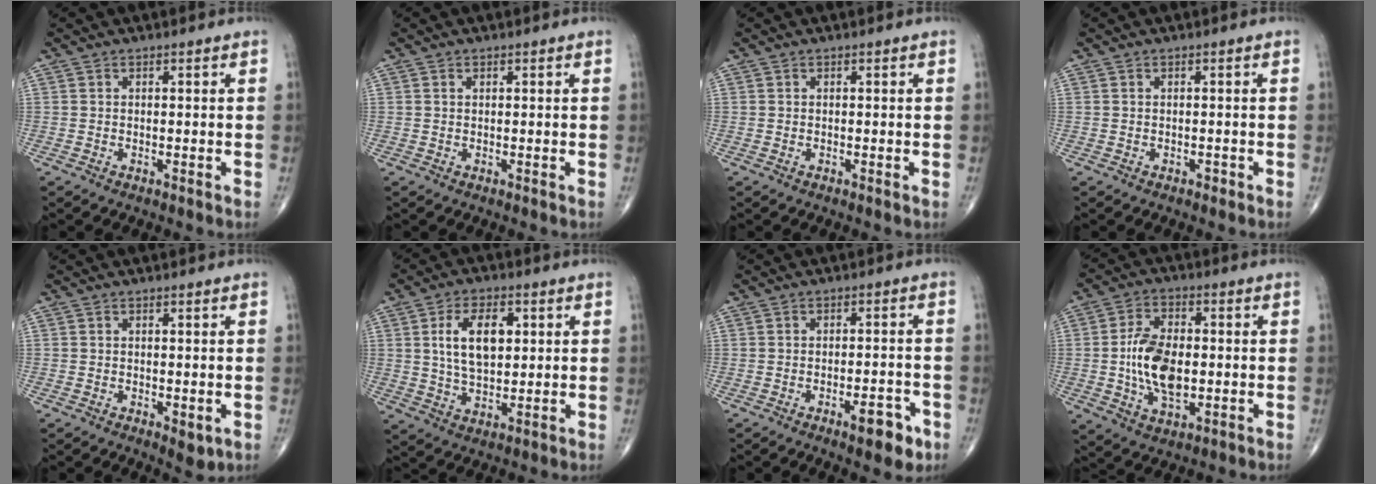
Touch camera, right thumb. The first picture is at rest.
{"total": 0.5, "force": [0.2, 0.4, 0.3], "torque": [-0.005, -0.001, 0.004]}
{"total": 0.0}
{"total": 0.6, "force": [-0.4, 0.5, 0.2], "torque": [-0.001, 0.001, -0.007]}
{"total": 3.0, "force": [-0.9, 1.4, 2.5], "torque": [-0.030, -0.006, -0.009]}
{"total": 10.4, "force": [2.4, 5.8, 8.3], "torque": [-0.132, -0.004, 0.046]}
{"total": 6.5, "force": [-3.4, 2.5, 5.0], "torque": [-0.053, 0.016, -0.042]}
{"total": 12.0, "force": [-0.6, 6.8, 9.9], "torque": [-0.170, 0.004, -0.011]}